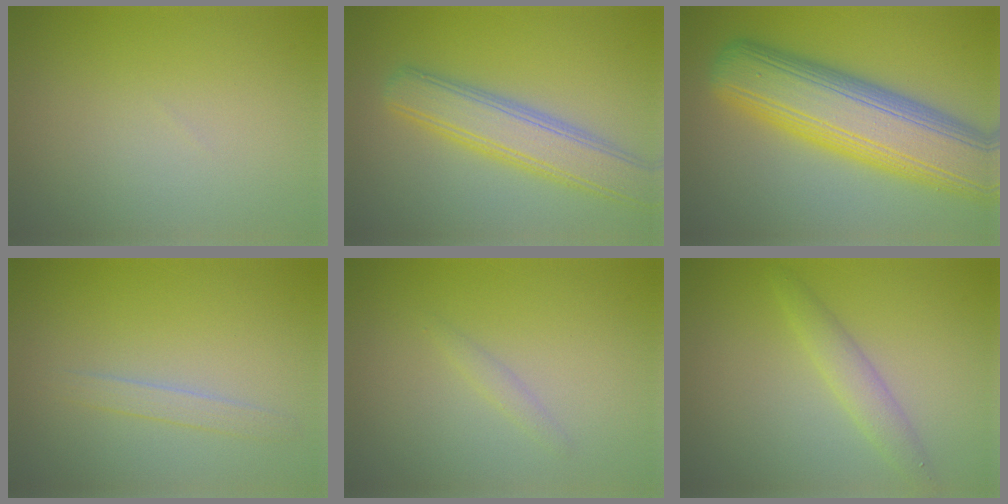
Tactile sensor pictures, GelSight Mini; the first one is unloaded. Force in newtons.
{"total": 5.5, "press": 5.5, "slide": 0.2}
{"total": 12.0, "press": 12.0, "slide": 0.6}
{"total": 1.4, "press": 1.4, "slide": 0.1}
{"total": 0.8, "press": 0.8, "slide": 0.1}
{"total": 2.1, "press": 2.1, "slide": 0.0}